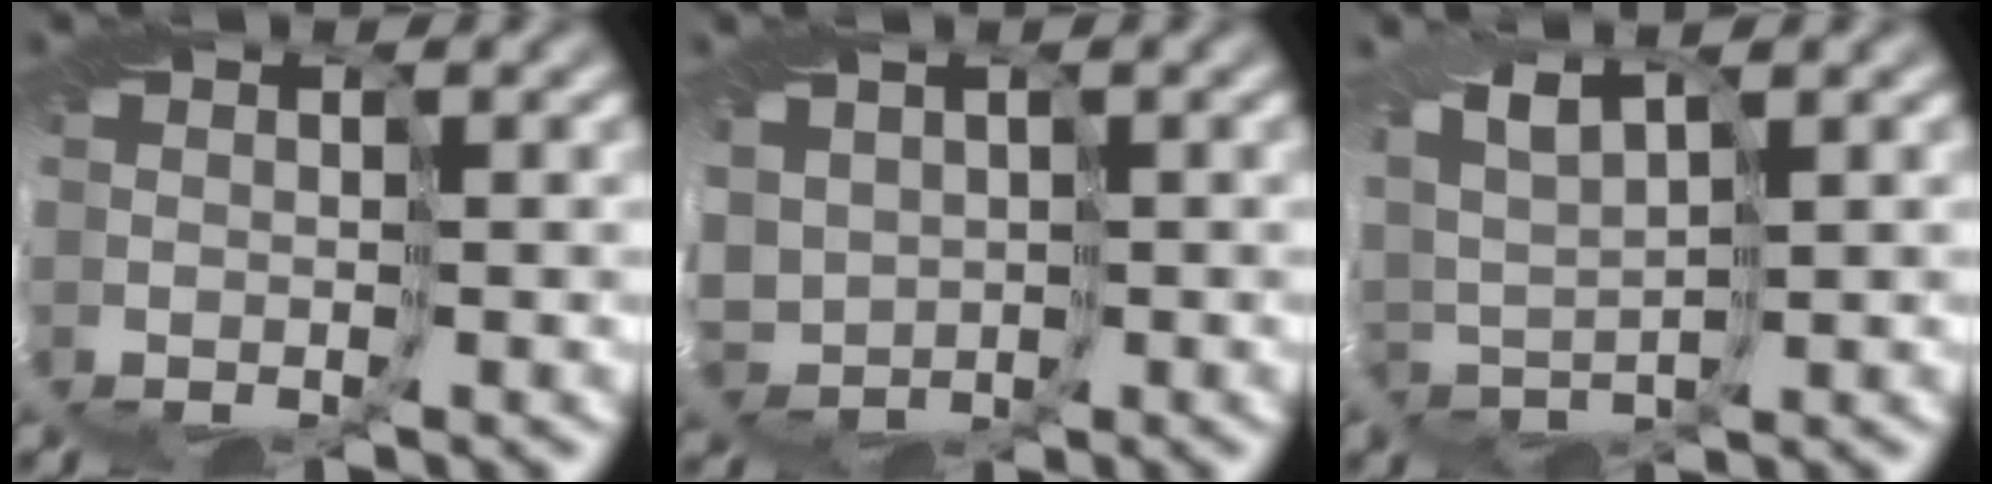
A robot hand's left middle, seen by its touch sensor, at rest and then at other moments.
{"total": 3.3, "force": [1.2, 3.1, 0.2], "torque": [-0.037, 0.005, 0.034]}
{"total": 2.7, "force": [2.7, 0.1, 0.2], "torque": [-0.026, 0.010, 0.055]}